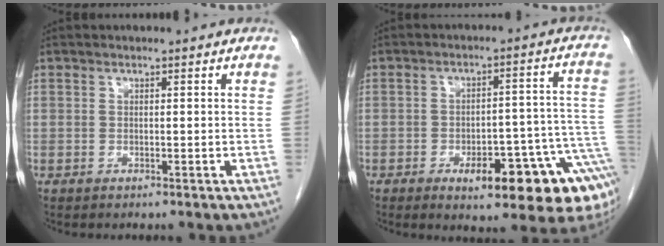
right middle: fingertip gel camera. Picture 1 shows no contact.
{"total": 17.9, "force": [-9.2, 4.8, 14.6], "torque": [-0.092, 0.030, -0.112]}